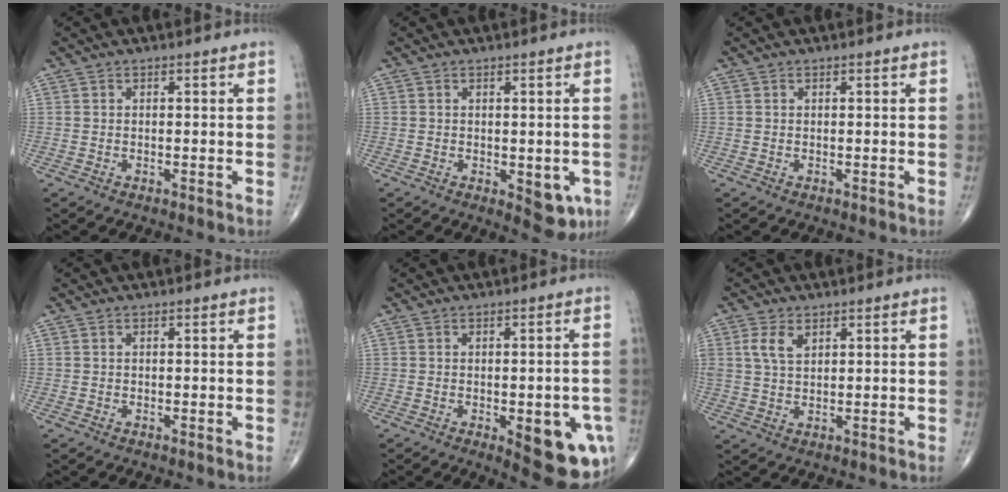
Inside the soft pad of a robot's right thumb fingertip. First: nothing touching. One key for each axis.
{"total": 5.8, "fx": -1.6, "fy": 3.0, "fz": 4.7, "tx": -0.032, "ty": -0.007, "tz": -0.013}
{"total": 0.0}
{"total": 0.0}
{"total": 13.8, "fx": -4.5, "fy": 5.5, "fz": 11.8, "tx": -0.112, "ty": 0.002, "tz": -0.037}
{"total": 4.5, "fx": 2.0, "fy": 2.6, "fz": 3.1, "tx": -0.059, "ty": -0.002, "tz": 0.042}